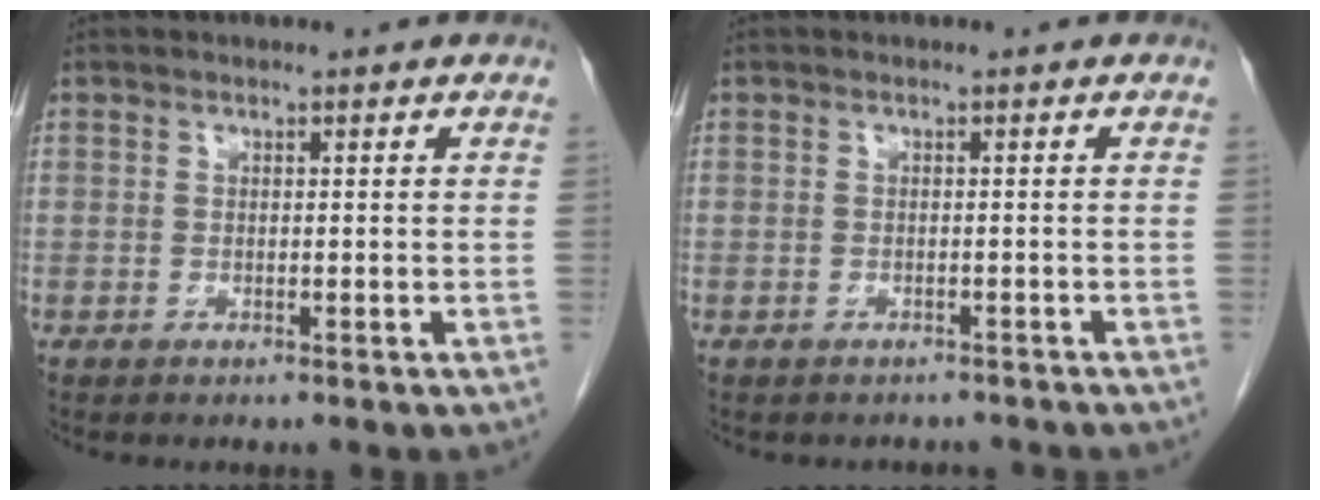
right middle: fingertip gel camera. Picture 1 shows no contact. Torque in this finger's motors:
{"motor_torque": [0.05, -0.05, 0.00, 0.00]}